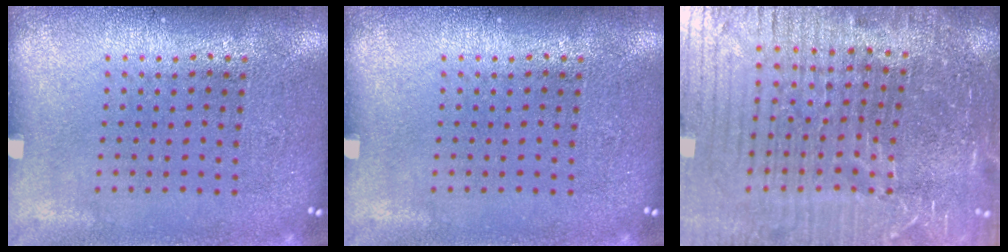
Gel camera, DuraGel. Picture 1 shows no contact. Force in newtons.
{"total": 0.0}
{"total": 6.7, "press": 5.8, "slide": 3.3}